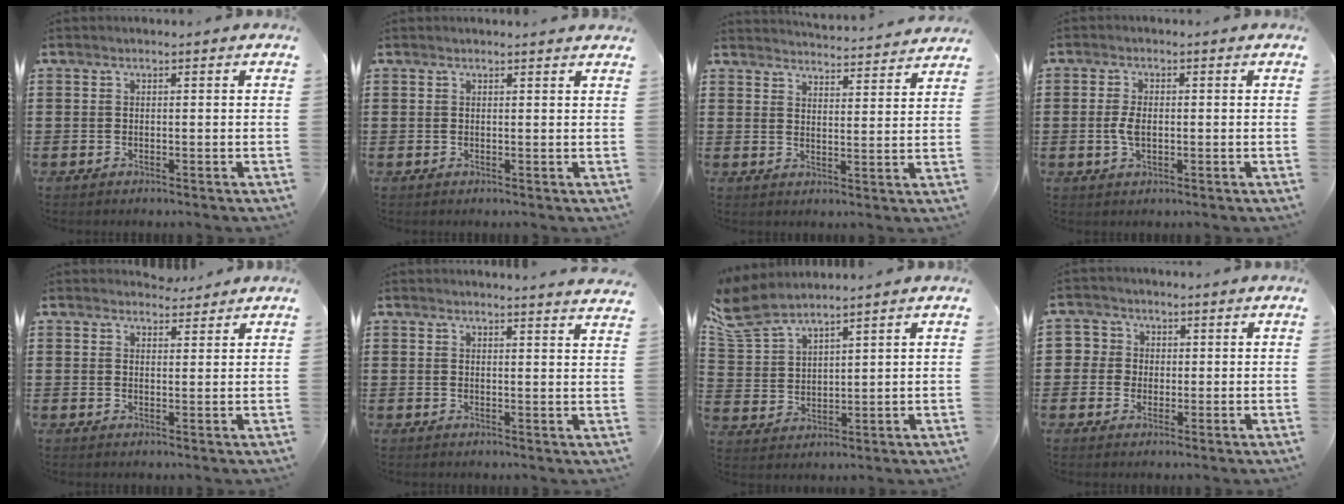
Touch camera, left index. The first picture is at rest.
{"total": 0.9, "force": [0.8, -0.1, 0.3], "torque": [-0.008, -0.003, 0.017]}
{"total": 3.8, "force": [3.8, -0.4, -0.4], "torque": [0.000, -0.032, 0.063]}
{"total": 3.2, "force": [-0.1, 1.7, 2.7], "torque": [-0.068, 0.000, -0.008]}
{"total": 2.7, "force": [2.6, 0.7, 0.1], "torque": [-0.001, -0.006, 0.048]}
{"total": 2.4, "force": [2.3, -0.6, 0.3], "torque": [-0.010, -0.010, 0.044]}
{"total": 6.3, "force": [5.4, 1.7, 2.8], "torque": [-0.085, -0.021, 0.096]}
{"total": 3.4, "force": [0.4, 3.4, 0.2], "torque": [-0.024, 0.010, 0.004]}